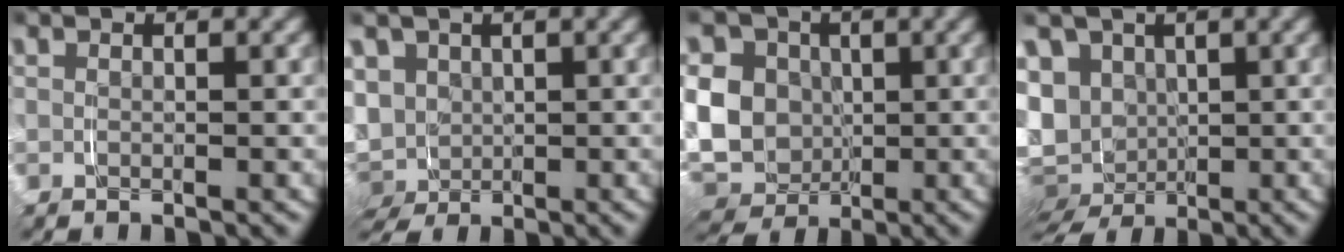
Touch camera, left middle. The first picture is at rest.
{"total": 8.6, "force": [-0.8, 8.0, 3.2], "torque": [-0.104, -0.043, 0.001]}
{"total": 12.3, "force": [-0.3, 11.0, 5.5], "torque": [-0.150, -0.033, -0.004]}
{"total": 11.6, "force": [-1.8, 10.6, 4.4], "torque": [-0.148, -0.053, -0.015]}